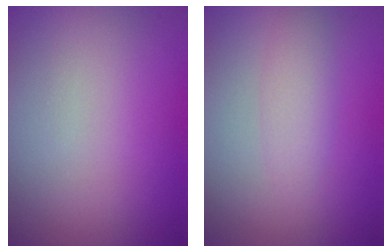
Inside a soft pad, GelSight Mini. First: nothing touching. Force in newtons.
{"total": 1.8, "press": 1.8, "slide": 0.1}